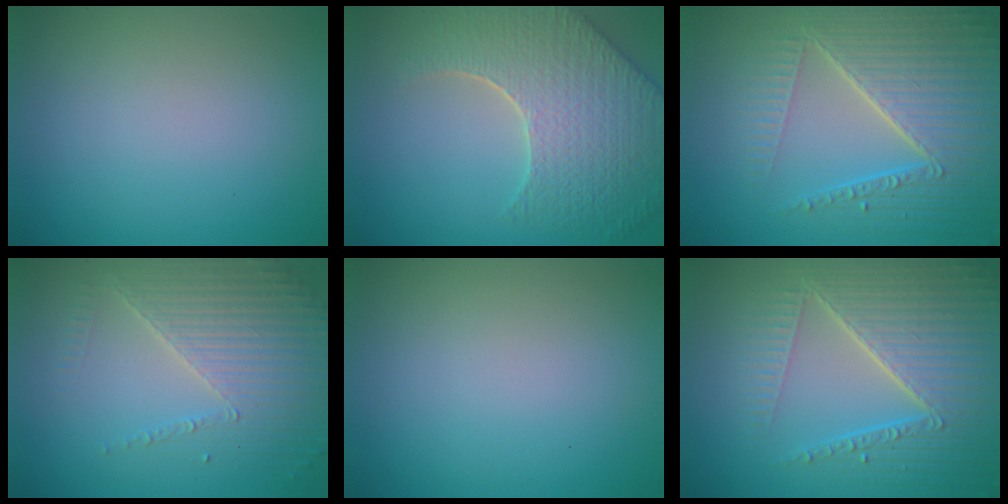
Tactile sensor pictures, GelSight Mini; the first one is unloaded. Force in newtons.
{"total": 8.6, "press": 6.3, "slide": 5.9}
{"total": 7.3, "press": 5.5, "slide": 4.8}
{"total": 4.1, "press": 3.7, "slide": 1.8}
{"total": 0.0}
{"total": 7.3, "press": 5.5, "slide": 4.8}